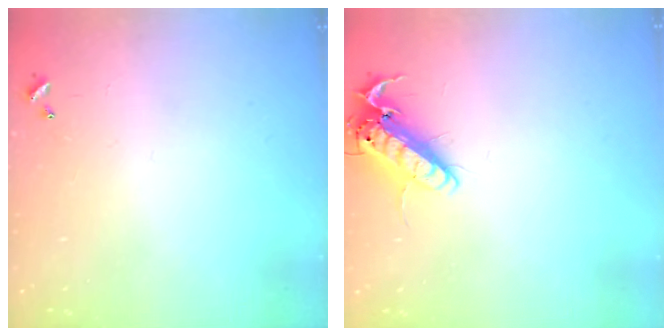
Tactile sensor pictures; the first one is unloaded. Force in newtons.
{"total": 13.8, "press": 13.6, "slide": 2.3}